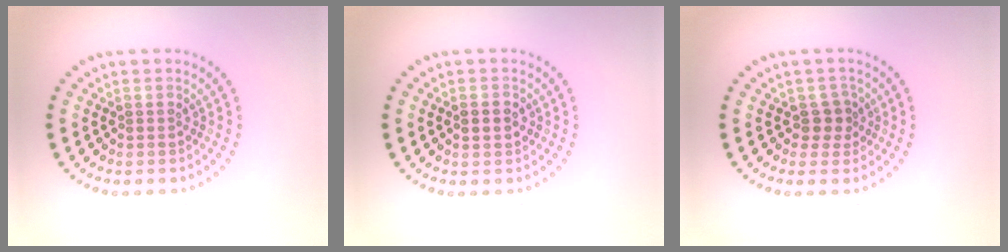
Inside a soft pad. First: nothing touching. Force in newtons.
{"total": 2.1, "press": 2.1, "slide": 0.1}
{"total": 1.6, "press": 1.3, "slide": 1.0}